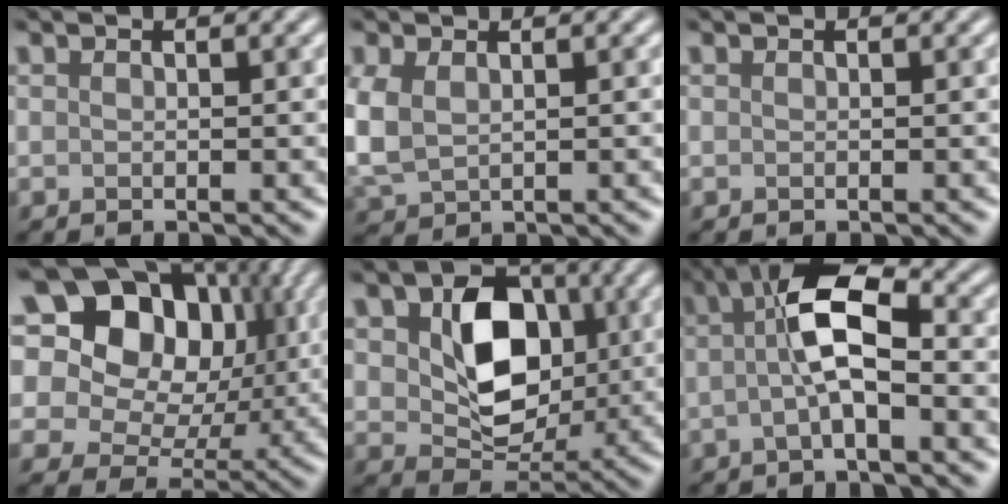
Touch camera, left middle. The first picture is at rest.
{"total": 2.5, "force": [0.1, 1.9, 1.7], "torque": [-0.071, -0.001, 0.022]}
{"total": 0.0}
{"total": 18.9, "force": [8.8, 13.5, 9.8], "torque": [-0.219, 0.091, 0.141]}
{"total": 7.6, "force": [1.3, 5.5, 5.0], "torque": [-0.111, -0.004, 0.040]}
{"total": 4.8, "force": [0.2, 1.1, 4.7], "torque": [-0.104, 0.019, 0.004]}